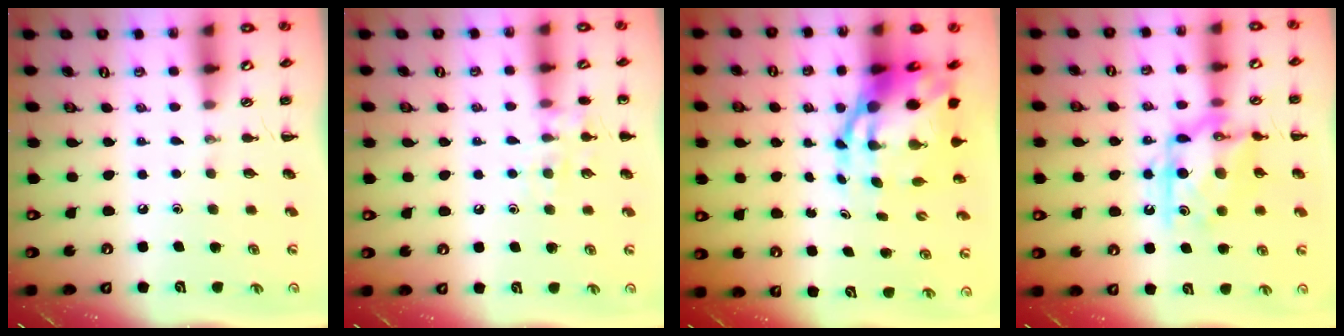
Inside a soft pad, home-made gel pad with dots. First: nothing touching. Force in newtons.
{"total": 8.5, "press": 8.4, "slide": 1.0}
{"total": 11.2, "press": 10.8, "slide": 3.0}
{"total": 14.0, "press": 14.0, "slide": 0.5}